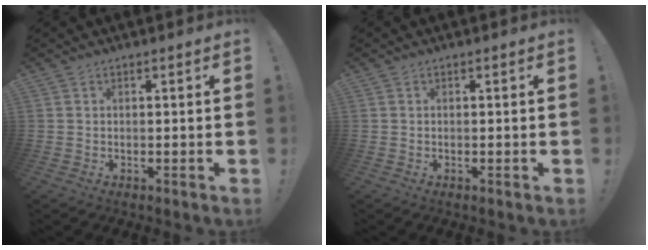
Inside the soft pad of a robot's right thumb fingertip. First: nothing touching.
{"total": 0.0}